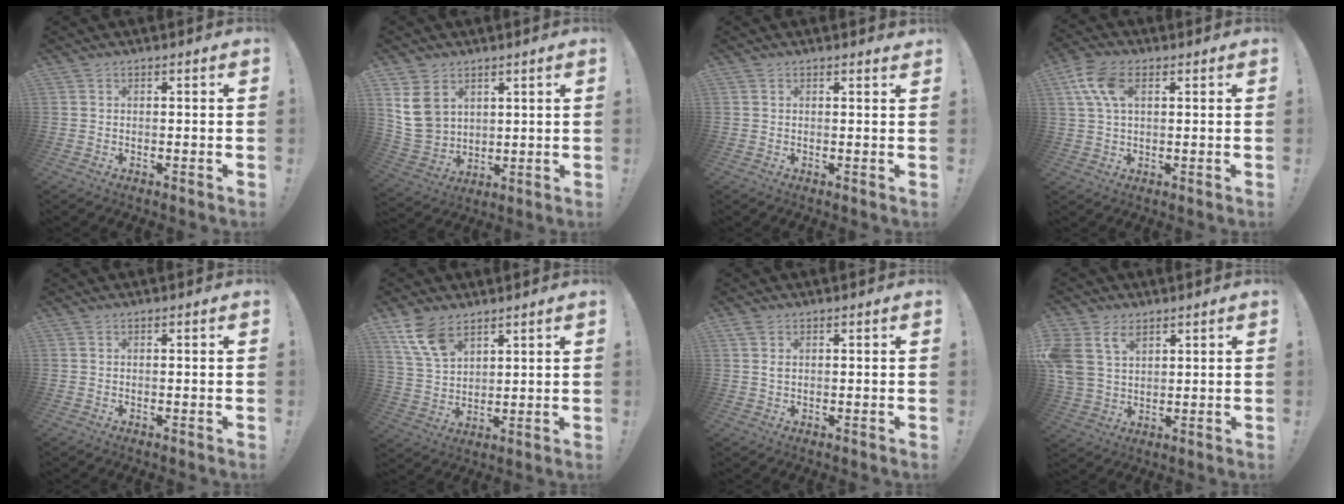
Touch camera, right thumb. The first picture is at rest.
{"total": 10.8, "force": [5.1, 8.3, 4.6], "torque": [-0.076, -0.025, 0.107]}
{"total": 0.8, "force": [0.8, 0.2, 0.2], "torque": [0.006, -0.004, 0.013]}
{"total": 9.6, "force": [3.2, 5.4, 7.3], "torque": [-0.148, 0.005, 0.063]}
{"total": 0.0}
{"total": 10.3, "force": [6.6, 5.5, 5.6], "torque": [-0.106, -0.029, 0.131]}
{"total": 1.8, "force": [0.9, 1.1, 1.1], "torque": [-0.022, 0.003, 0.016]}
{"total": 9.8, "force": [5.3, 6.6, 5.0], "torque": [-0.121, -0.018, 0.106]}